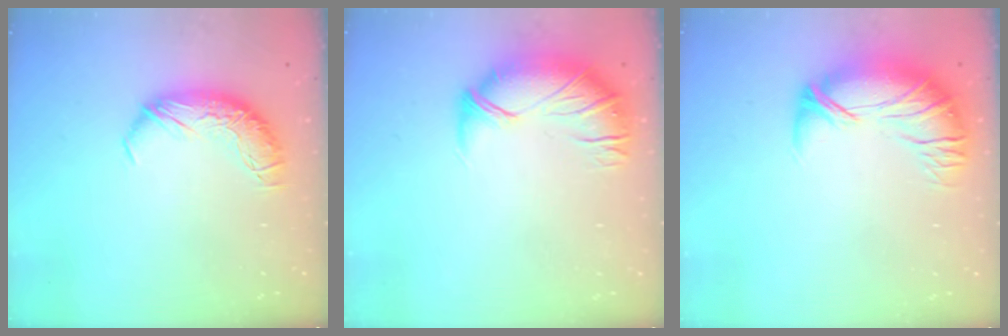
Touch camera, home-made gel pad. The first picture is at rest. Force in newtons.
{"total": 3.1, "press": 2.1, "slide": 2.3}
{"total": 2.5, "press": 0.1, "slide": 2.5}